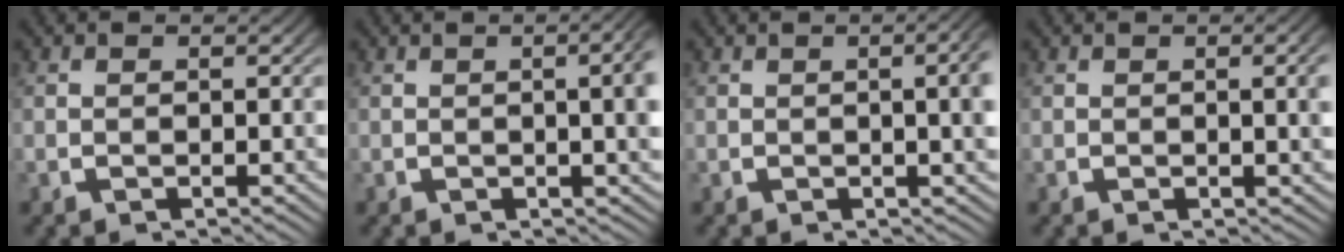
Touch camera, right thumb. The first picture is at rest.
{"total": 5.2, "force": [0.6, 1.8, 4.8], "torque": [-0.041, 0.012, 0.003]}
{"total": 4.6, "force": [0.5, 1.5, 4.3], "torque": [-0.038, 0.011, 0.001]}
{"total": 1.8, "force": [0.1, 0.3, 1.8], "torque": [-0.020, 0.001, 0.003]}